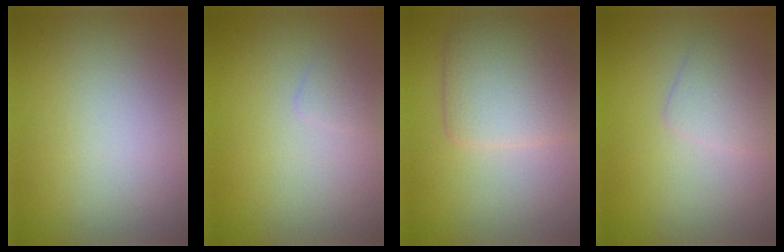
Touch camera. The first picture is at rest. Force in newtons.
{"total": 0.8, "press": 0.8, "slide": 0.1}
{"total": 4.9, "press": 4.9, "slide": 0.4}
{"total": 1.9, "press": 1.9, "slide": 0.0}